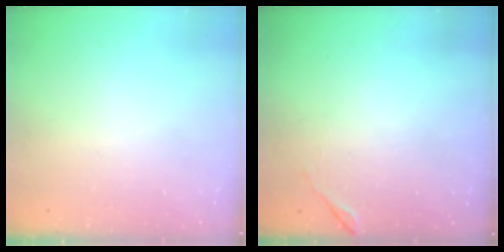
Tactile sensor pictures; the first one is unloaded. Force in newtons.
{"total": 5.1, "press": 5.1, "slide": 0.2}